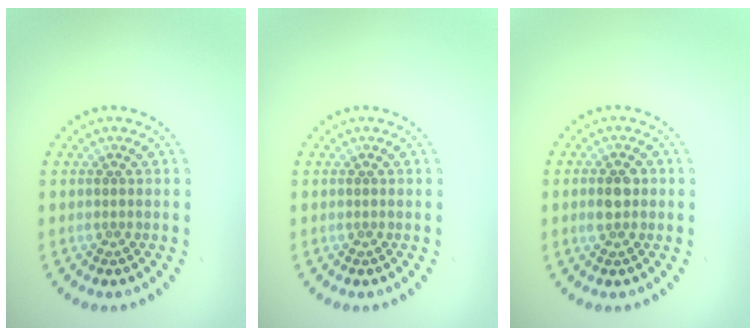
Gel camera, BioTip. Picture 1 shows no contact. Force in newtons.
{"total": 0.0}
{"total": 2.5, "press": 2.5, "slide": 0.1}